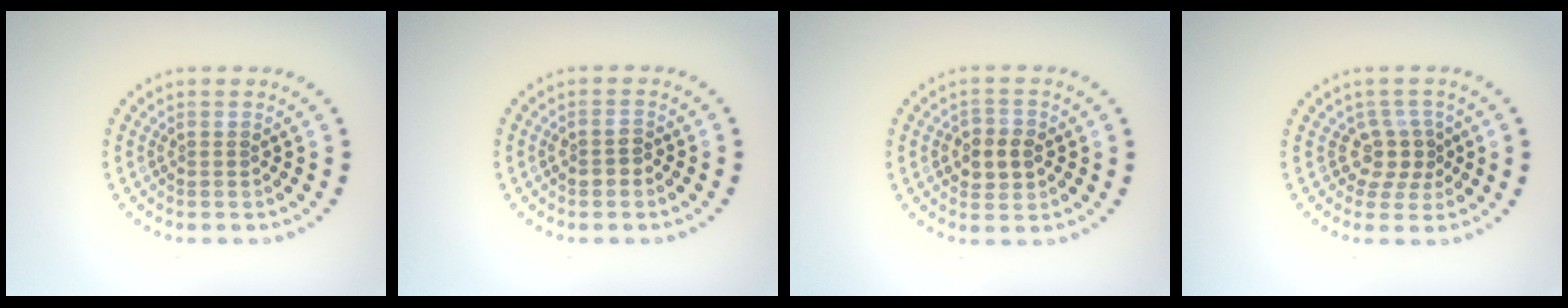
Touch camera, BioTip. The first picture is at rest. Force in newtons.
{"total": 1.4, "press": 1.3, "slide": 0.4}
{"total": 2.9, "press": 2.8, "slide": 0.3}
{"total": 2.7, "press": 2.0, "slide": 1.8}